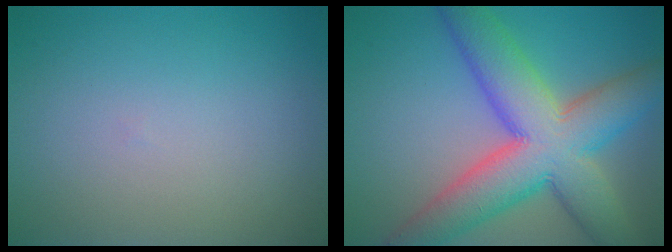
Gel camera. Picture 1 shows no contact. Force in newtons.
{"total": 11.3, "press": 11.3, "slide": 0.6}